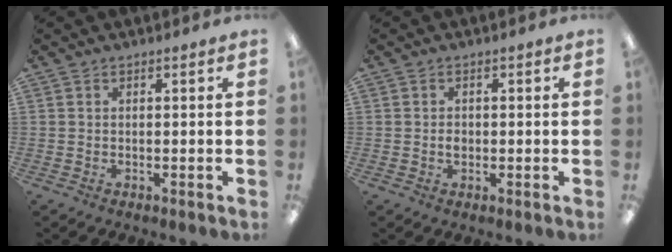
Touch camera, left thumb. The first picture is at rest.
{"total": 1.5, "force": [-0.1, 1.2, 0.8], "torque": [-0.015, 0.004, -0.003]}